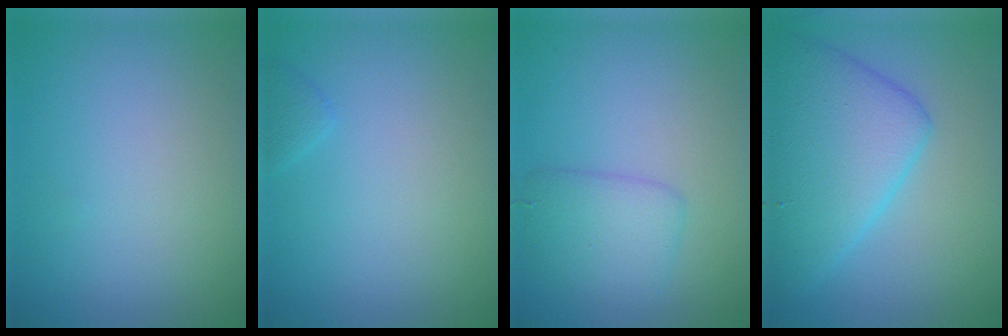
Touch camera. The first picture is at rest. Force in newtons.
{"total": 0.7, "press": 0.7, "slide": 0.1}
{"total": 3.0, "press": 3.0, "slide": 0.2}
{"total": 7.2, "press": 7.2, "slide": 0.3}